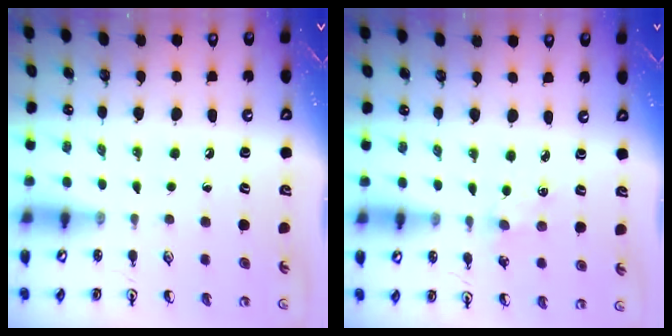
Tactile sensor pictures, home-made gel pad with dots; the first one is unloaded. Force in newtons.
{"total": 1.7, "press": 1.7, "slide": 0.3}